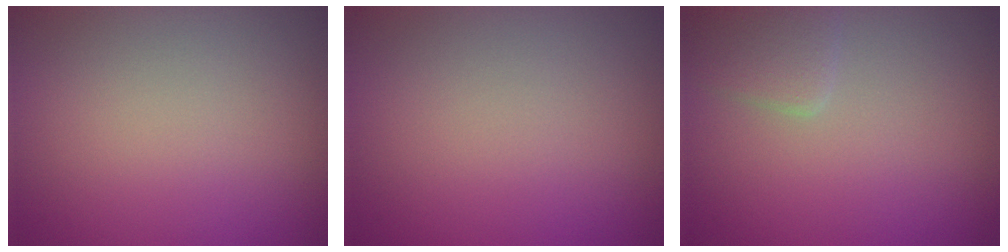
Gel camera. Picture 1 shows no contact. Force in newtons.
{"total": 0.0}
{"total": 1.9, "press": 1.9, "slide": 0.1}